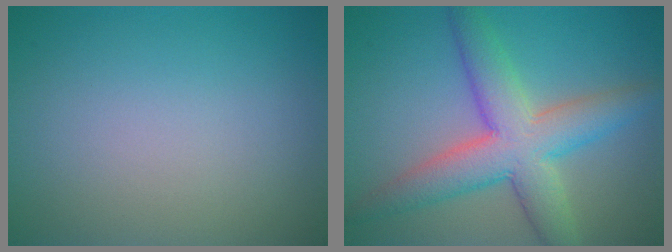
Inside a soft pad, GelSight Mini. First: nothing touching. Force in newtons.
{"total": 7.2, "press": 7.2, "slide": 0.2}